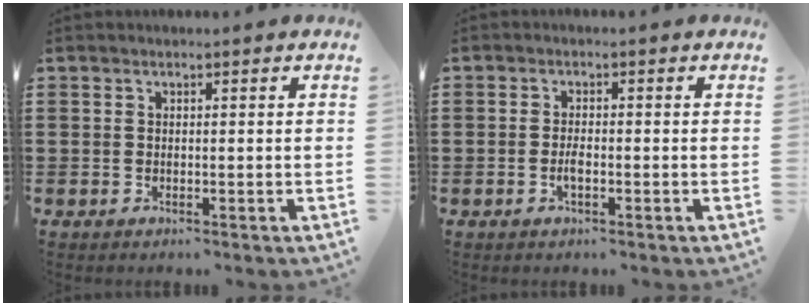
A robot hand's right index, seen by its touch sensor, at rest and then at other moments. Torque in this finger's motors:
{"motor_torque": [1.86, 0.27, 0.19, 0.01]}